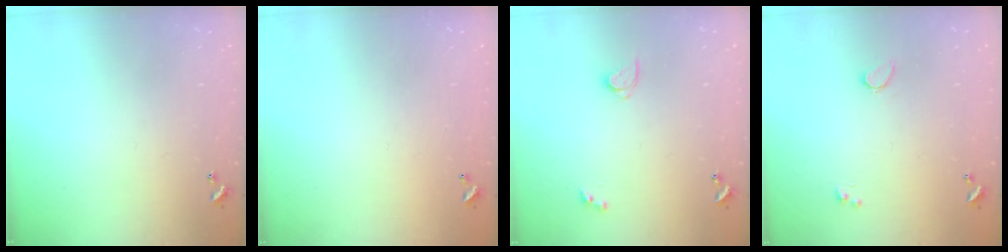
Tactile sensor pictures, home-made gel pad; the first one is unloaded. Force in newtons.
{"total": 3.0, "press": 3.0, "slide": 0.1}
{"total": 2.8, "press": 2.8, "slide": 0.3}
{"total": 0.6, "press": 0.4, "slide": 0.5}